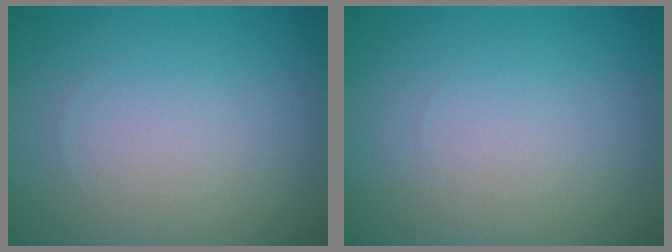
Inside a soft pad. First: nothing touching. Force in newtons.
{"total": 0.0}